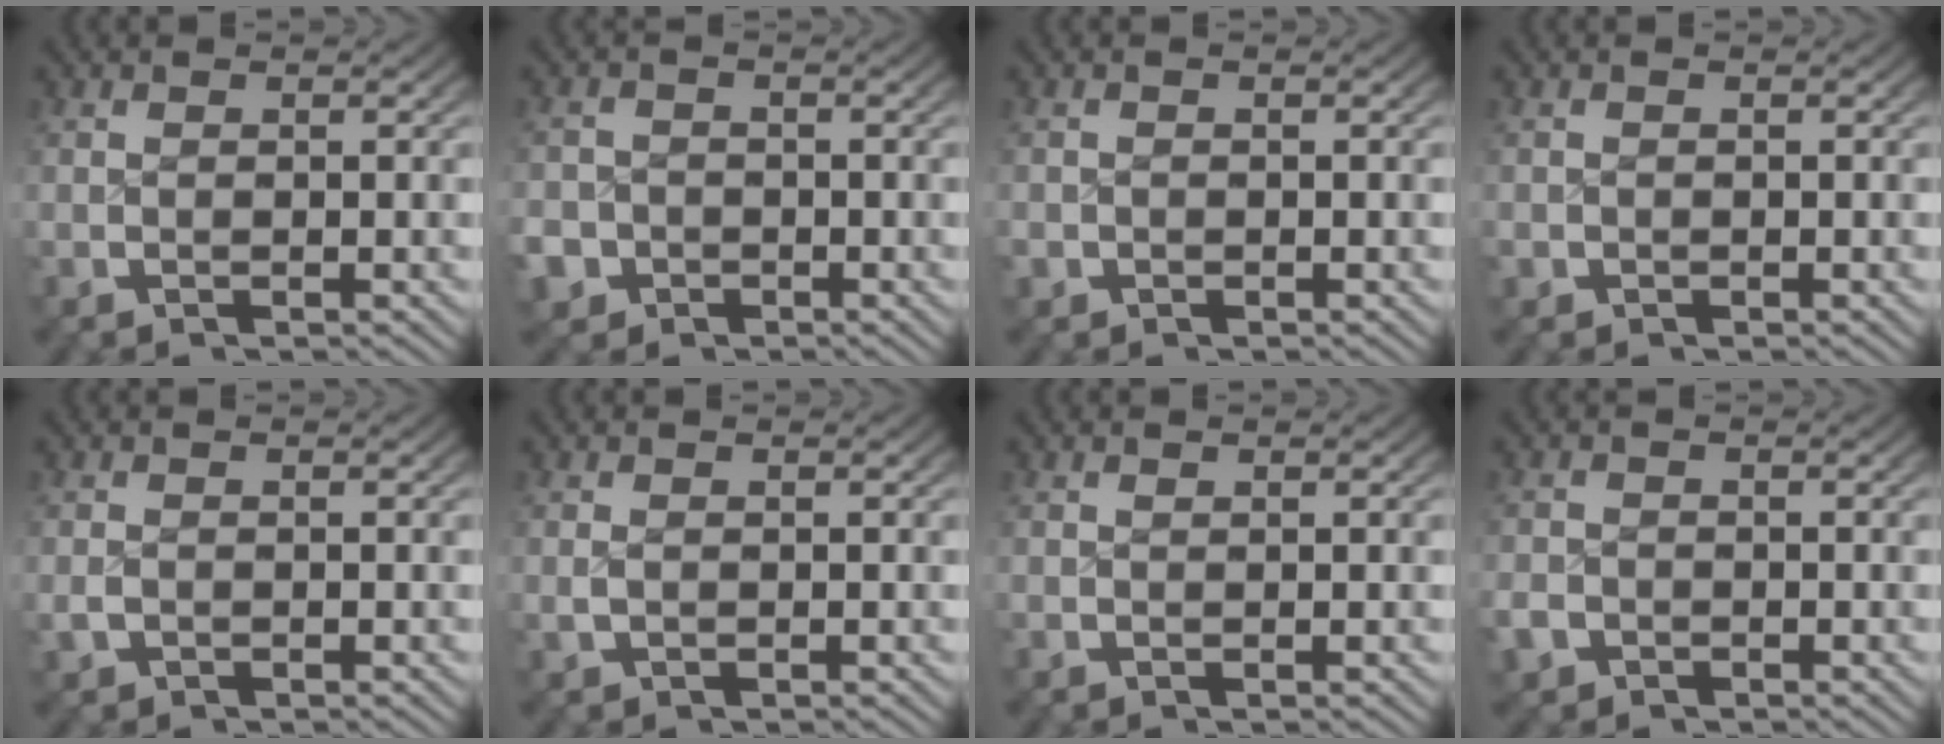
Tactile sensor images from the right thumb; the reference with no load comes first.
{"total": 4.5, "force": [-2.4, 3.7, 0.7], "torque": [-0.023, -0.024, -0.037]}
{"total": 1.1, "force": [-0.6, 0.9, 0.1], "torque": [-0.005, -0.008, -0.009]}
{"total": 0.8, "force": [-0.4, 0.6, 0.0], "torque": [-0.003, -0.008, -0.005]}
{"total": 0.8, "force": [-0.3, 0.7, 0.3], "torque": [-0.014, -0.006, -0.002]}
{"total": 0.6, "force": [0.0, 0.5, 0.4], "torque": [-0.016, -0.008, 0.006]}
{"total": 0.0}
{"total": 1.9, "force": [-1.2, 1.5, 0.3], "torque": [-0.012, -0.007, -0.022]}